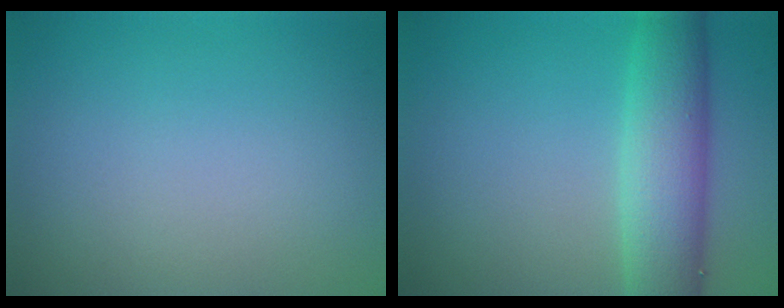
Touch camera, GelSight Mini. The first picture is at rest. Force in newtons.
{"total": 6.4, "press": 6.4, "slide": 0.2}